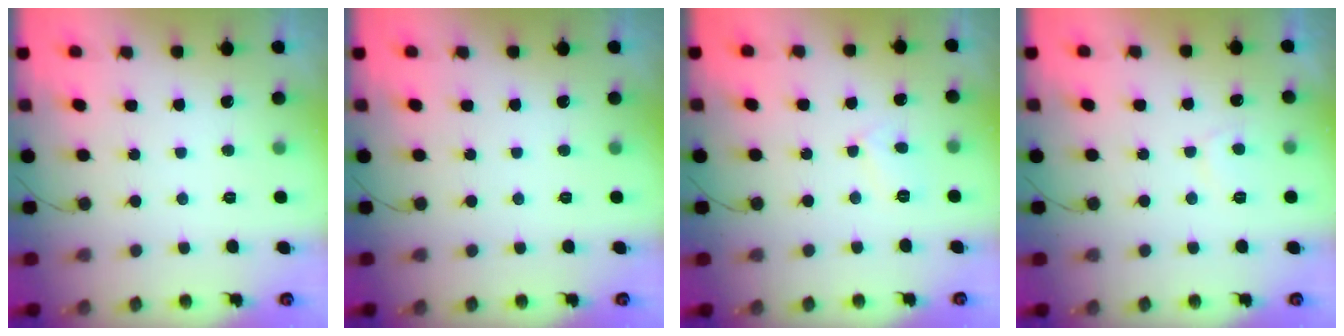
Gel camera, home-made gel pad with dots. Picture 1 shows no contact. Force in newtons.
{"total": 0.0}
{"total": 3.7, "press": 3.7, "slide": 0.4}
{"total": 3.0, "press": 2.9, "slide": 0.7}